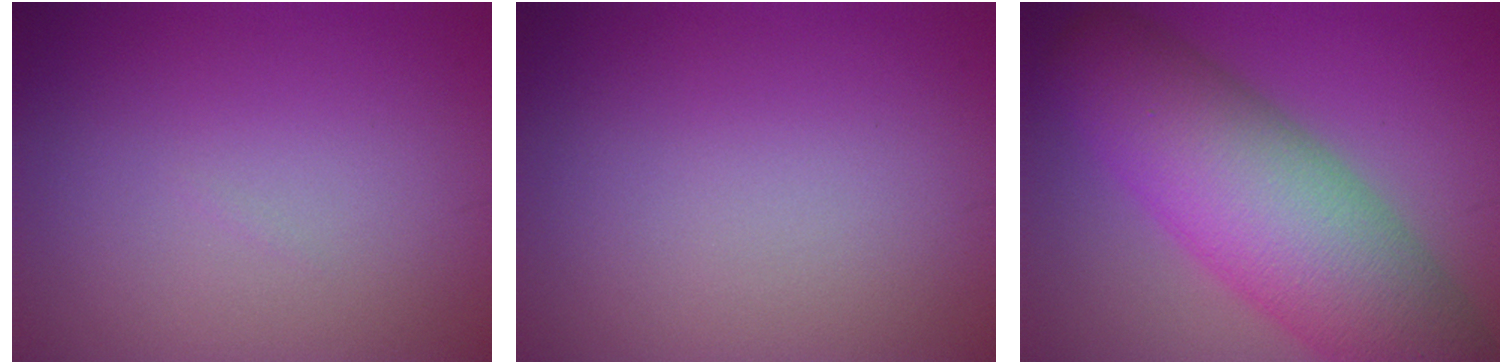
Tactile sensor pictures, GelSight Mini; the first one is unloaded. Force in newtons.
{"total": 0.0}
{"total": 11.9, "press": 11.9, "slide": 0.5}